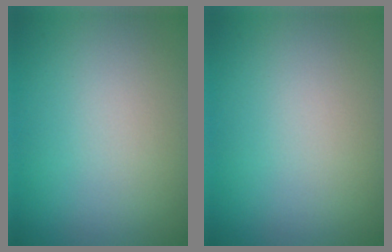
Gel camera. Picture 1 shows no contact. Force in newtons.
{"total": 0.0}